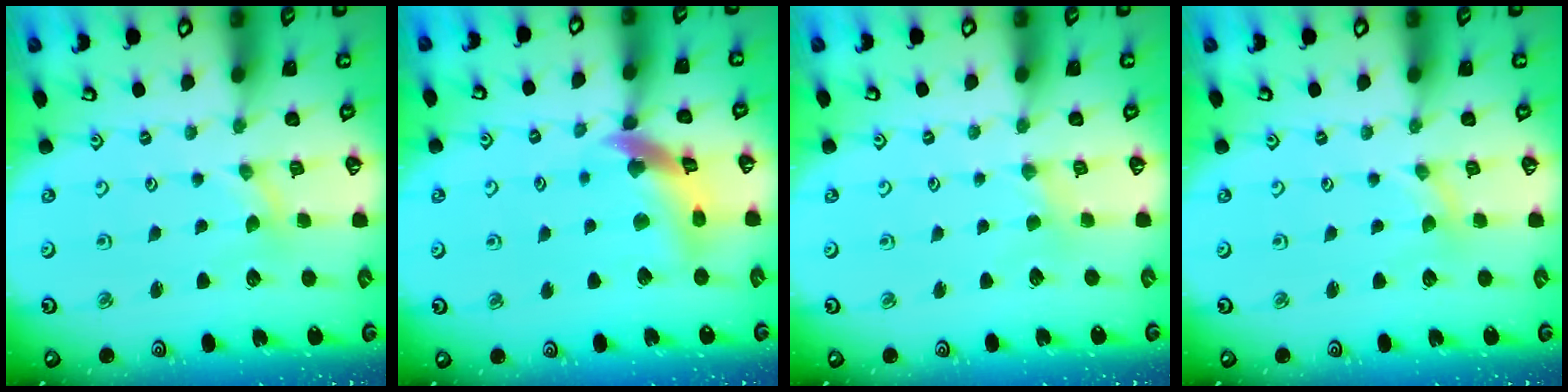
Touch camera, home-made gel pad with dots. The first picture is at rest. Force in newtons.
{"total": 12.2, "press": 12.1, "slide": 1.6}
{"total": 1.6, "press": 1.5, "slide": 0.4}
{"total": 0.0}